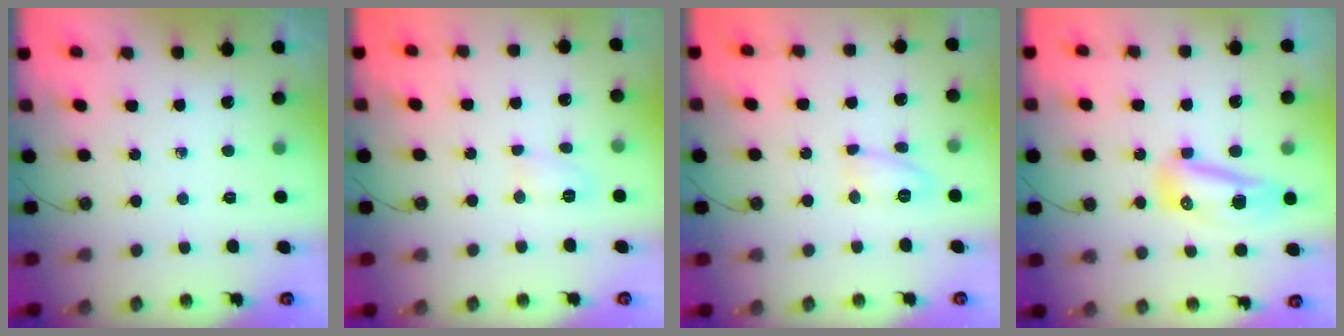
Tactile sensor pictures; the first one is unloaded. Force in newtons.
{"total": 4.7, "press": 4.6, "slide": 0.8}
{"total": 7.7, "press": 7.7, "slide": 0.6}
{"total": 17.5, "press": 12.4, "slide": 12.4}